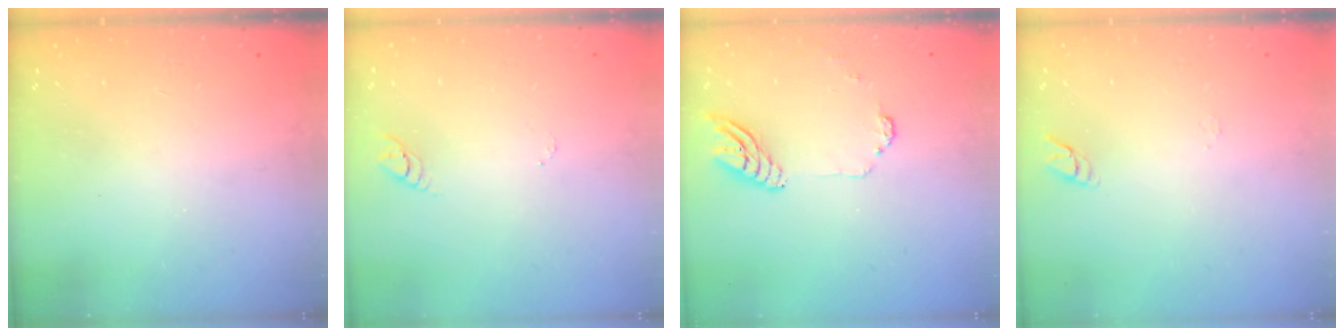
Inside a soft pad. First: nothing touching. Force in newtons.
{"total": 2.9, "press": 2.9, "slide": 0.3}
{"total": 10.5, "press": 10.4, "slide": 1.1}
{"total": 6.6, "press": 6.6, "slide": 0.5}